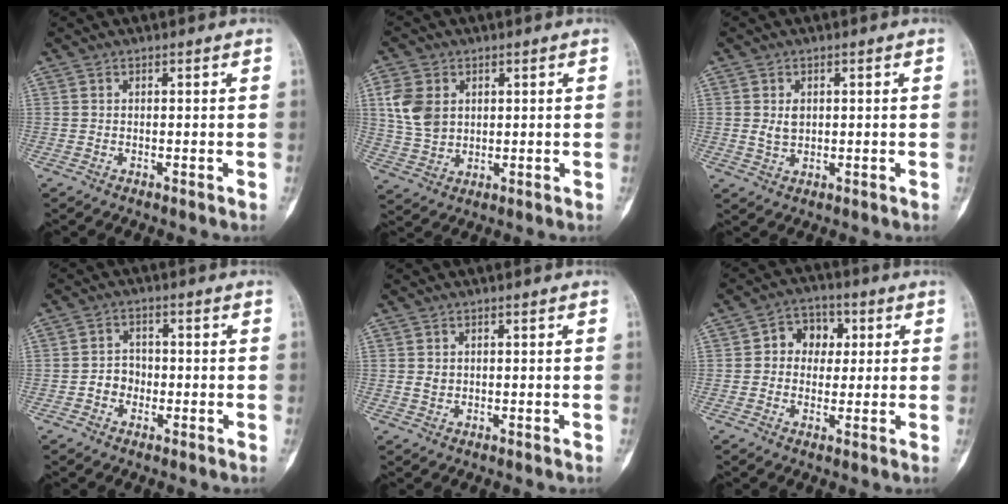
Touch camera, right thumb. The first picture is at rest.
{"total": 8.4, "force": [2.3, 6.3, 5.0], "torque": [-0.086, -0.006, 0.050]}
{"total": 3.0, "force": [0.5, 2.1, 2.0], "torque": [-0.026, -0.004, 0.013]}
{"total": 3.7, "force": [-1.1, 3.1, 1.5], "torque": [-0.006, 0.012, -0.026]}
{"total": 1.3, "force": [0.2, 1.1, 0.7], "torque": [-0.009, 0.000, 0.007]}
{"total": 7.4, "force": [1.3, 6.0, 4.1], "torque": [-0.020, 0.009, 0.013]}